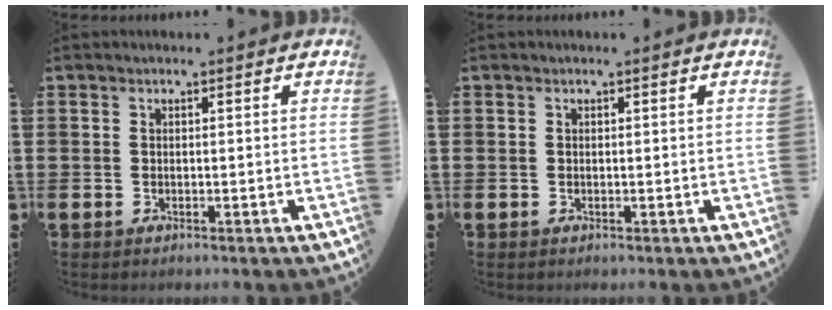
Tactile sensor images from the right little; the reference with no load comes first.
{"total": 0.0}